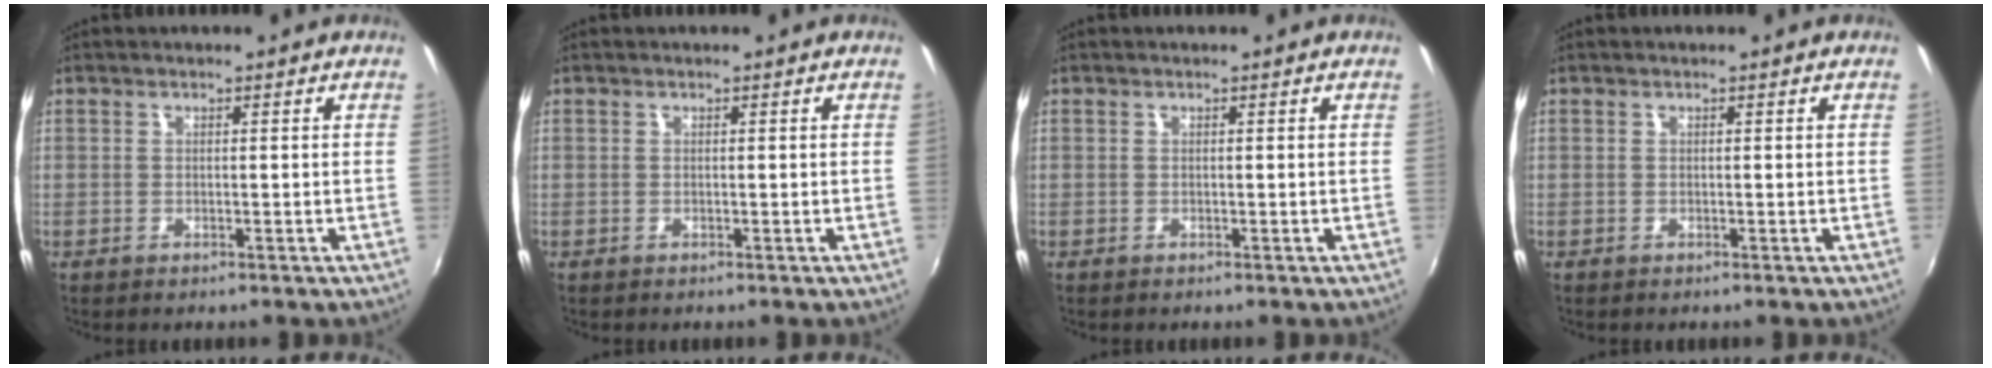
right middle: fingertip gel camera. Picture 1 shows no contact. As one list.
[{"total": 0.0}, {"total": 0.0}, {"total": 0.0}]